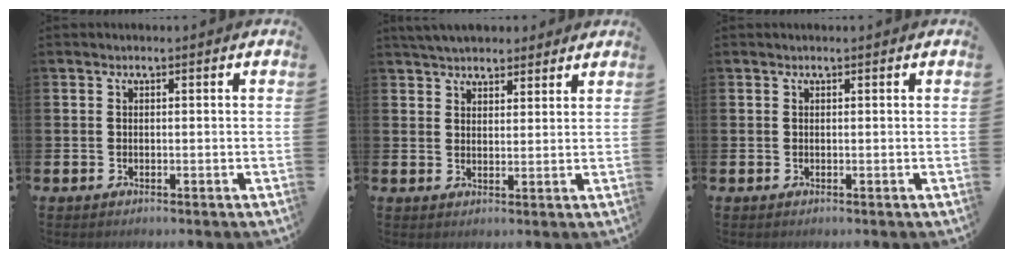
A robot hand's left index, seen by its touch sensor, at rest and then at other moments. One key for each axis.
{"total": 4.7, "fx": 4.5, "fy": 1.3, "fz": 0.4, "tx": -0.014, "ty": -0.015, "tz": 0.082}
{"total": 0.0}